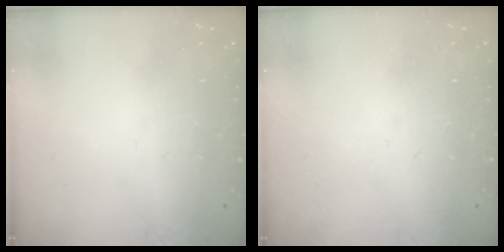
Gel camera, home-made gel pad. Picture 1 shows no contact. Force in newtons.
{"total": 0.0}